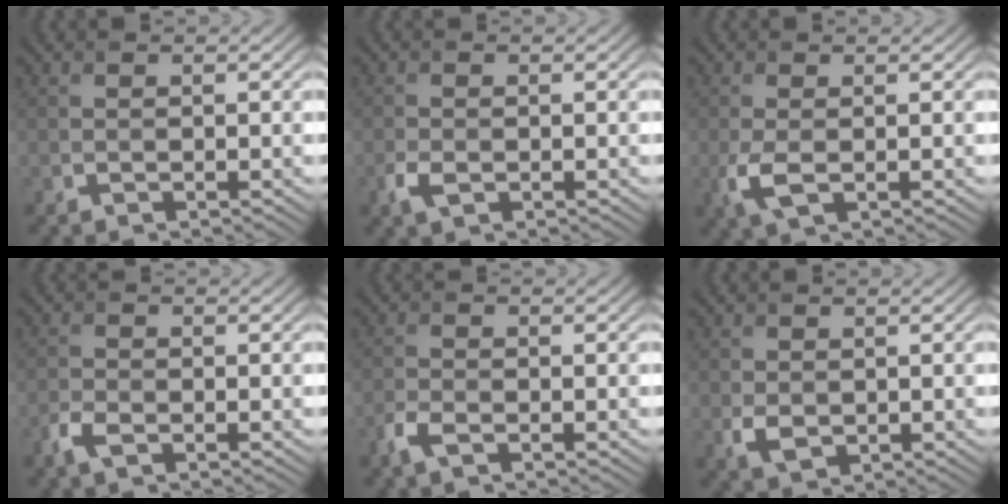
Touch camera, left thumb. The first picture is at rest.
{"total": 2.1, "force": [-0.9, 1.3, 1.4], "torque": [-0.038, -0.006, -0.018]}
{"total": 3.1, "force": [-0.6, 1.5, 2.6], "torque": [-0.075, -0.011, -0.011]}
{"total": 2.3, "force": [-1.4, 1.1, 1.5], "torque": [-0.039, -0.004, -0.035]}
{"total": 2.3, "force": [-1.5, 0.9, 1.6], "torque": [-0.042, -0.003, -0.037]}
{"total": 2.2, "force": [-0.1, 1.7, 1.5], "torque": [-0.035, -0.007, 0.003]}